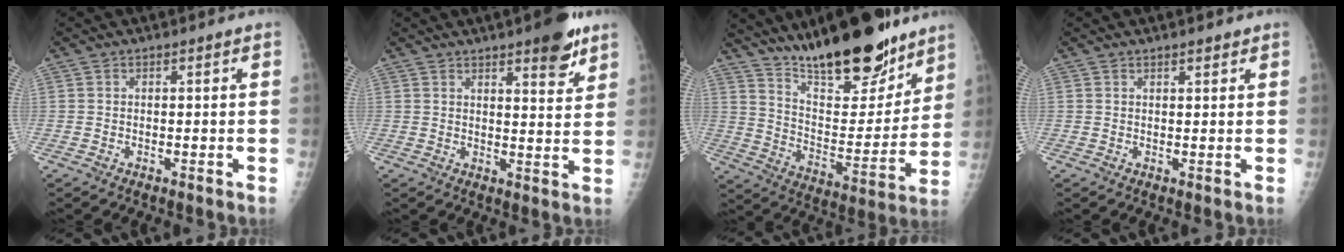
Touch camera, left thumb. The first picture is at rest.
{"total": 7.8, "force": [5.1, 2.2, 5.6], "torque": [-0.058, -0.029, 0.066]}
{"total": 22.6, "force": [17.3, 7.0, 12.6], "torque": [-0.153, -0.101, 0.283]}
{"total": 1.5, "force": [1.2, 0.5, 0.8], "torque": [-0.009, -0.006, 0.017]}